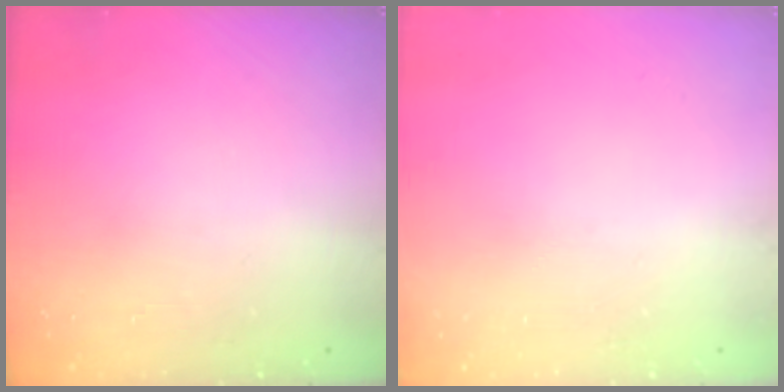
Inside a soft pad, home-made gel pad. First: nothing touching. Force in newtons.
{"total": 0.0}